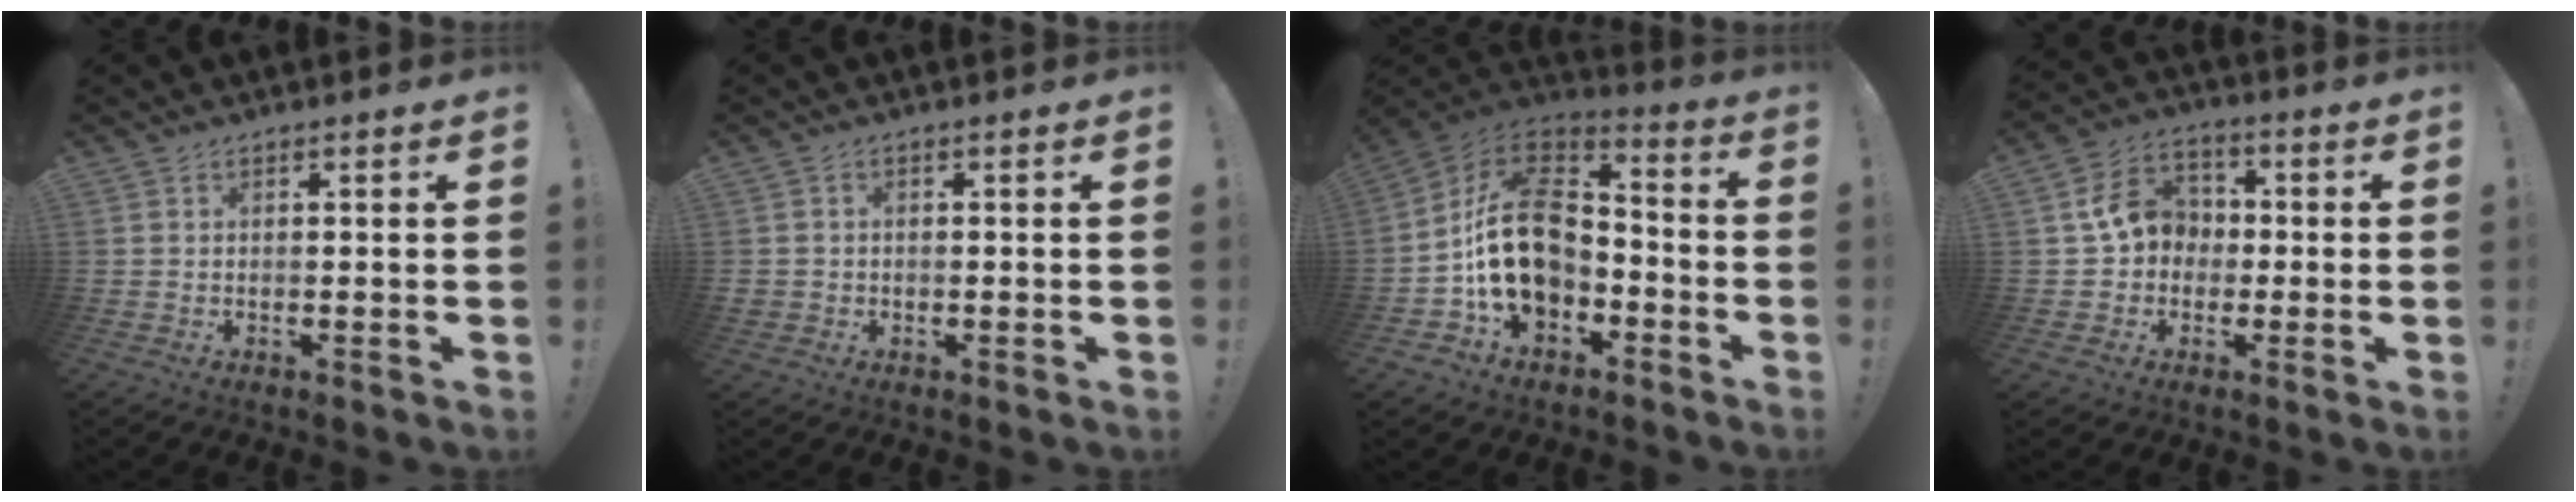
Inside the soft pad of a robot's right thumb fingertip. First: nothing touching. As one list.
[{"total": 1.8, "force": [-0.2, 1.7, 0.6], "torque": [-0.011, 0.004, -0.003]}, {"total": 20.9, "force": [-1.7, 15.1, 14.3], "torque": [-0.244, 0.023, -0.017]}, {"total": 11.8, "force": [0.6, 10.3, 5.8], "torque": [-0.090, 0.024, 0.019]}]